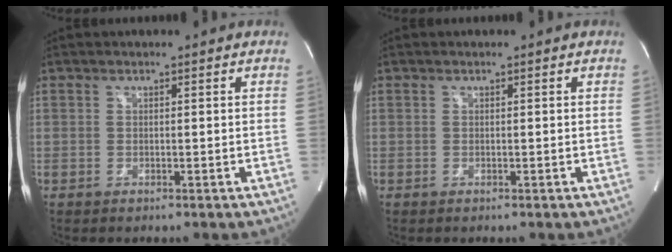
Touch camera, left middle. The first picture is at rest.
{"total": 0.0}